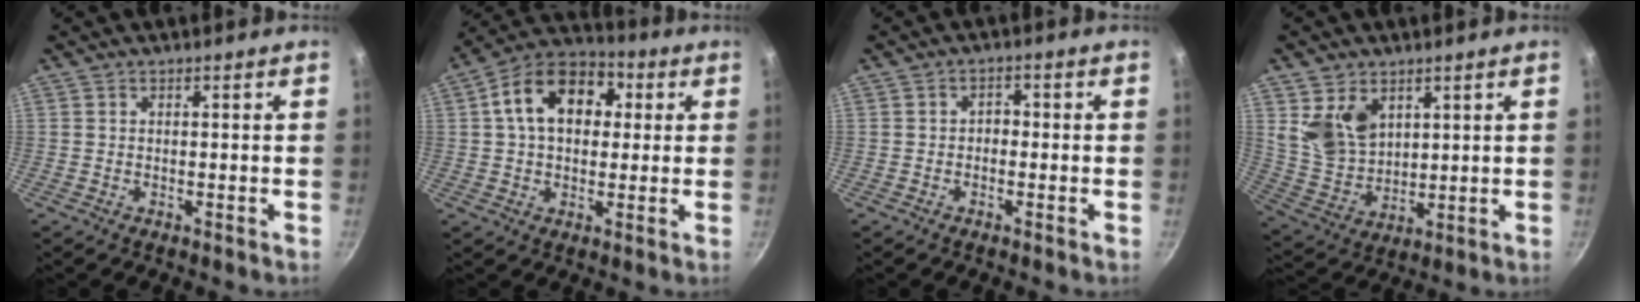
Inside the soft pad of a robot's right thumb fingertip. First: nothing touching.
{"total": 14.7, "force": [3.0, 10.2, 10.1], "torque": [-0.128, 0.025, 0.030]}
{"total": 1.8, "force": [-0.6, 1.4, 1.0], "torque": [-0.009, 0.010, -0.013]}
{"total": 10.1, "force": [4.2, 7.1, 5.9], "torque": [-0.088, -0.030, 0.096]}